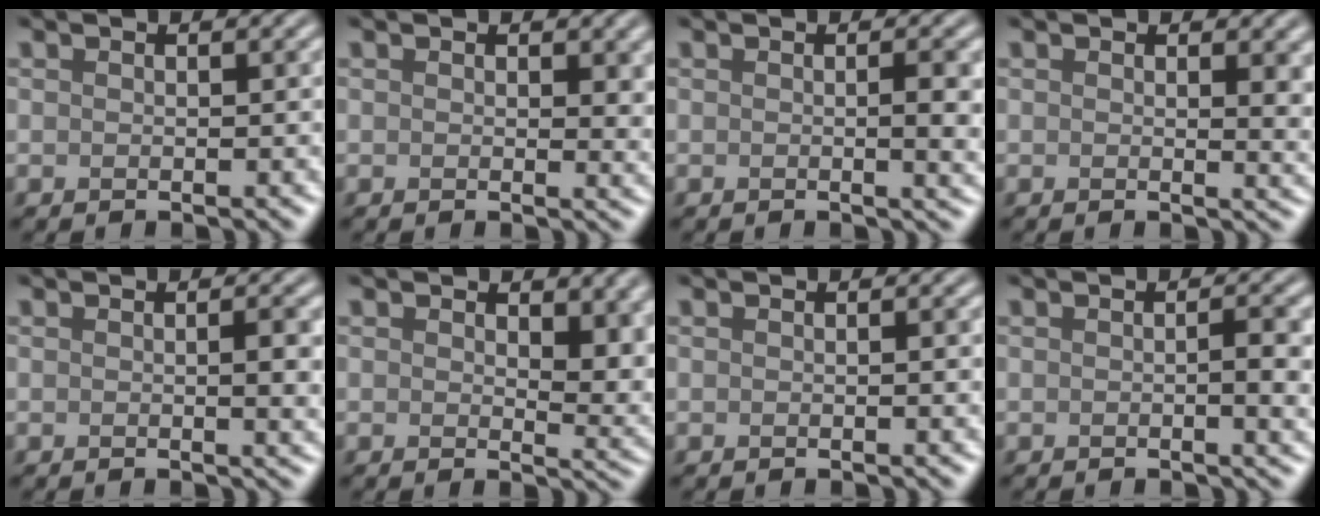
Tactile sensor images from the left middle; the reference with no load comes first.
{"total": 2.2, "force": [0.6, 1.2, 1.7], "torque": [-0.017, -0.003, 0.006]}
{"total": 2.7, "force": [0.0, 0.6, 2.6], "torque": [-0.032, -0.004, -0.001]}
{"total": 2.7, "force": [0.8, 1.0, 2.4], "torque": [-0.022, -0.003, 0.012]}
{"total": 2.3, "force": [0.1, 0.5, 2.3], "torque": [-0.029, -0.002, -0.001]}
{"total": 4.8, "force": [1.7, 2.6, 3.6], "torque": [-0.044, -0.011, 0.029]}
{"total": 0.8, "force": [0.0, 0.1, 0.8], "torque": [-0.011, 0.001, 0.000]}
{"total": 2.4, "force": [-0.1, 0.4, 2.4], "torque": [-0.036, -0.001, -0.003]}